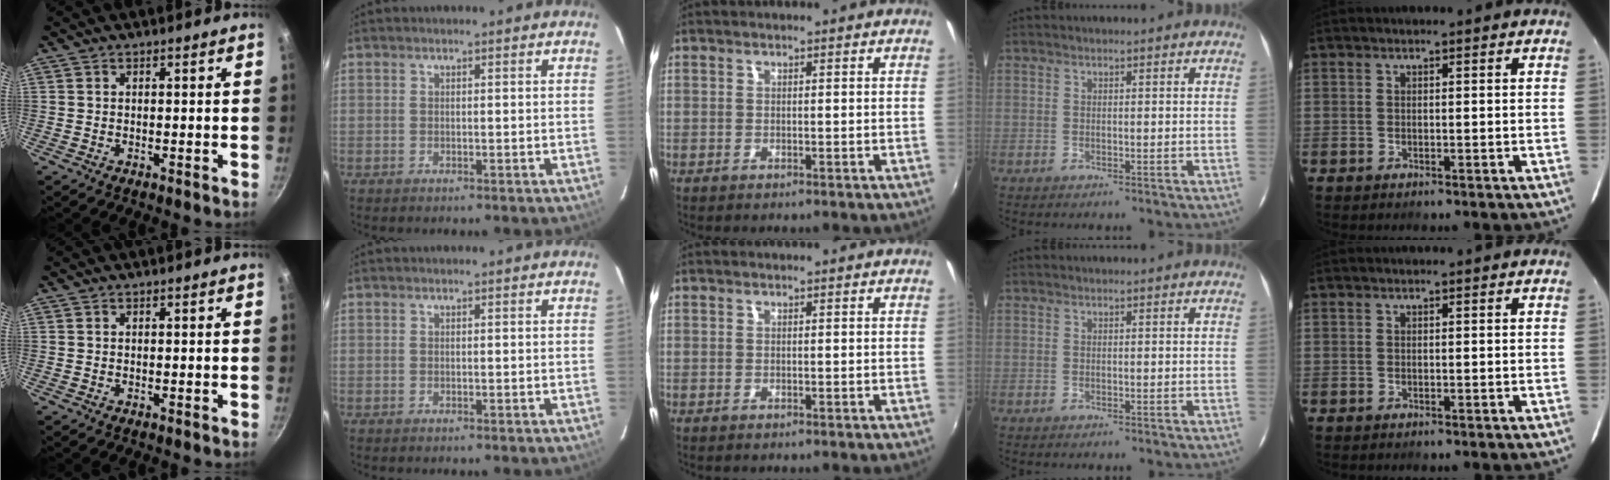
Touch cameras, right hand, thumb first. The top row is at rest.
{}